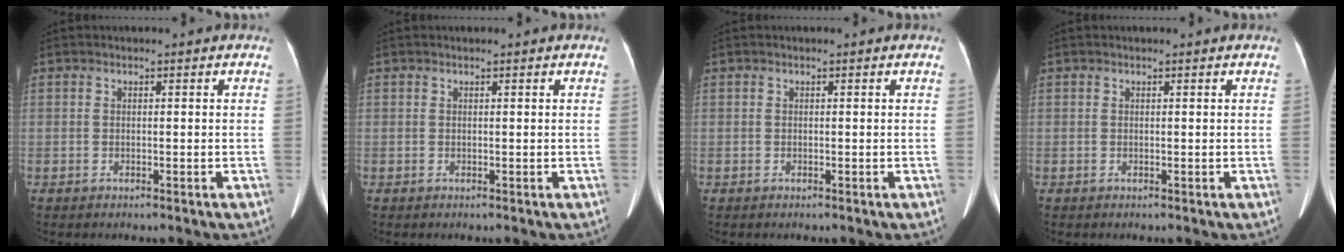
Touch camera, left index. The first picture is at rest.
{"total": 0.0}
{"total": 0.0}
{"total": 0.0}